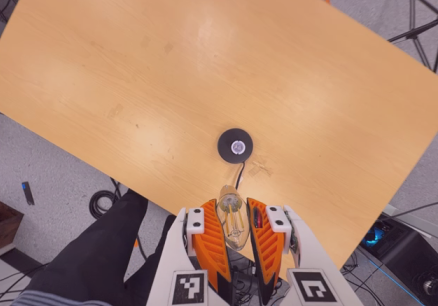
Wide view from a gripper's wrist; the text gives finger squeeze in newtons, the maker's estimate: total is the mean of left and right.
{"total": 21.3, "left": 25.8, "right": 16.9}